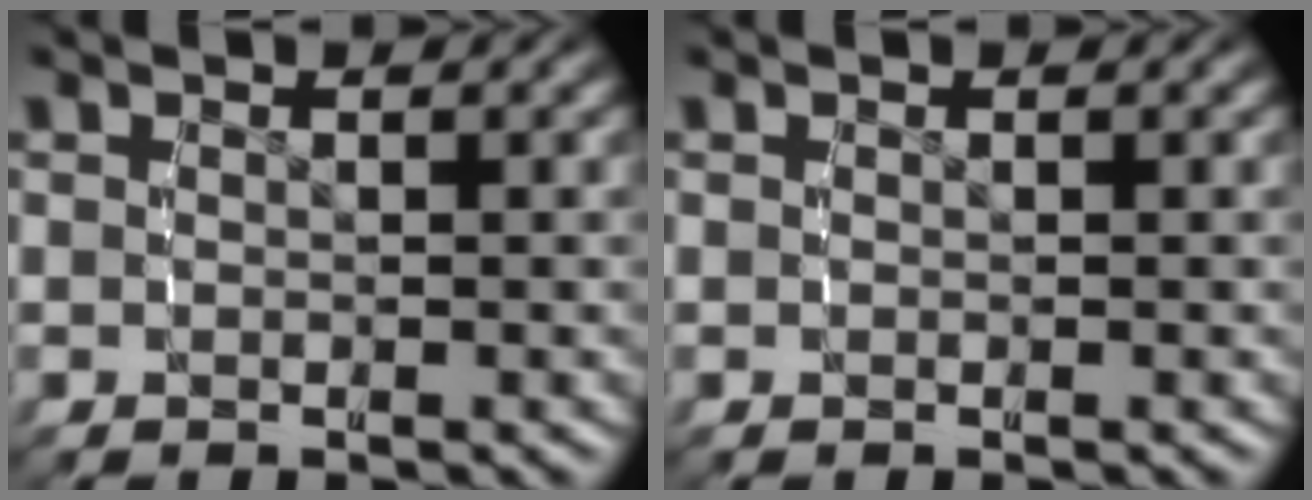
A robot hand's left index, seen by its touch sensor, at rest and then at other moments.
{"total": 0.0}